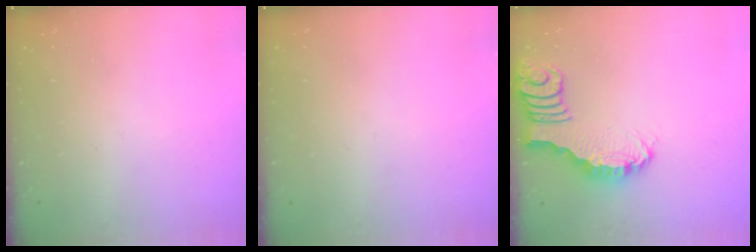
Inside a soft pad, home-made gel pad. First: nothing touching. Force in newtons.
{"total": 0.0}
{"total": 2.5, "press": 2.5, "slide": 0.2}